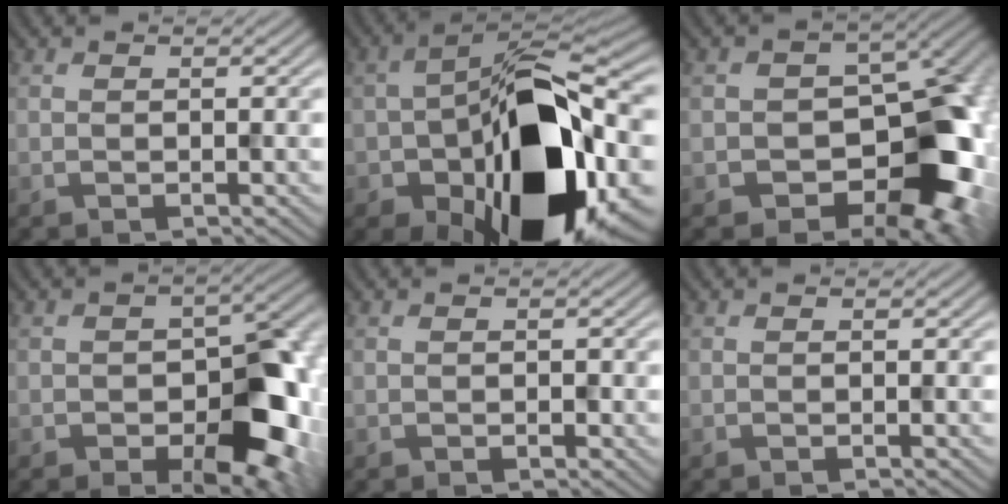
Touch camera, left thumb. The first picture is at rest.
{"total": 20.7, "force": [-7.5, 11.1, 15.8], "torque": [-0.266, -0.046, -0.109]}
{"total": 14.9, "force": [-4.3, 10.2, 9.9], "torque": [-0.107, -0.024, -0.068]}
{"total": 12.0, "force": [-3.6, 7.4, 8.8], "torque": [-0.095, -0.021, -0.044]}
{"total": 0.8, "force": [-0.1, 0.6, 0.4], "torque": [-0.005, -0.007, -0.001]}
{"total": 0.0}